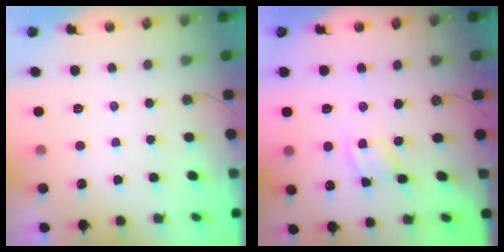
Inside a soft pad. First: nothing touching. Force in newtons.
{"total": 1.8, "press": 1.8, "slide": 0.3}